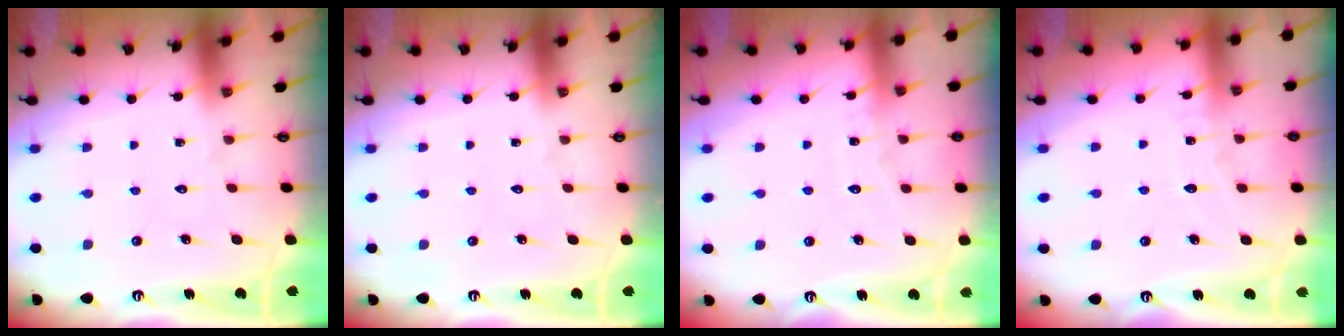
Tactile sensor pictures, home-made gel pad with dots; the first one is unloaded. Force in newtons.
{"total": 0.0}
{"total": 3.4, "press": 3.4, "slide": 0.4}
{"total": 4.0, "press": 4.0, "slide": 0.4}